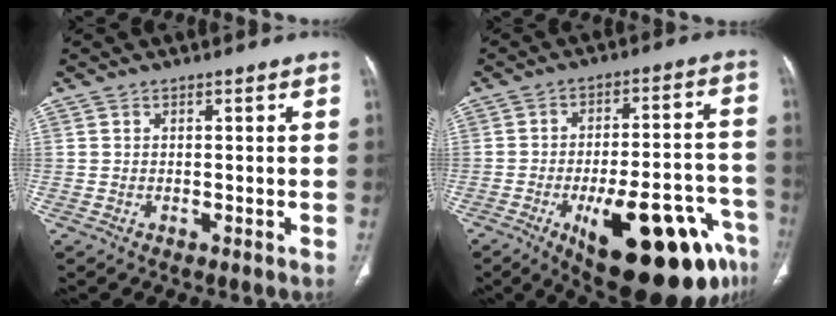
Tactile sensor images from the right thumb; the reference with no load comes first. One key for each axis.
{"total": 25.0, "fx": -12.4, "fy": 8.8, "fz": 19.8, "tx": -0.204, "ty": 0.056, "tz": -0.164}